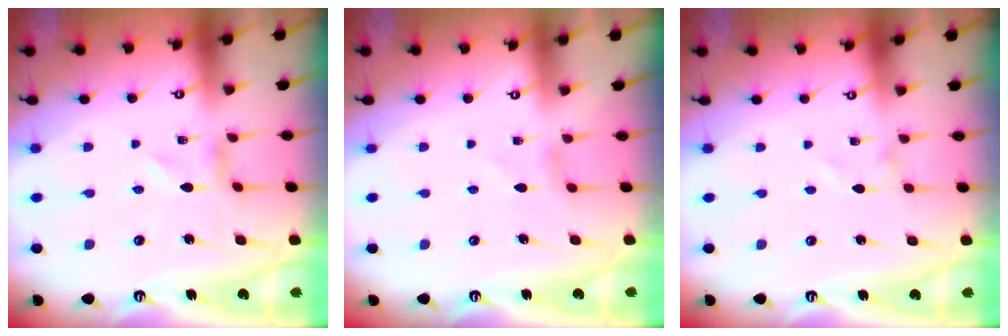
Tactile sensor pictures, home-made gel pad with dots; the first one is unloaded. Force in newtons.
{"total": 1.5, "press": 1.4, "slide": 0.3}
{"total": 1.3, "press": 1.3, "slide": 0.0}